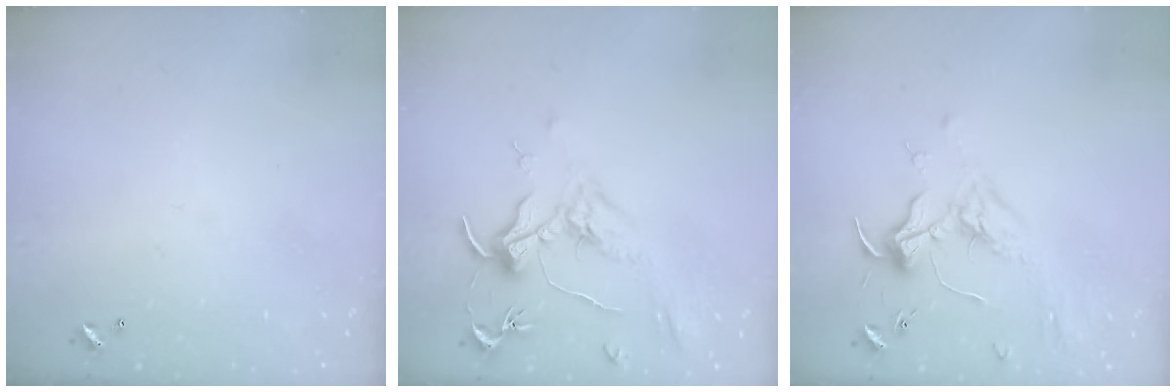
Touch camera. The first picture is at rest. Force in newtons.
{"total": 2.0, "press": 1.8, "slide": 0.8}
{"total": 1.8, "press": 1.7, "slide": 0.7}